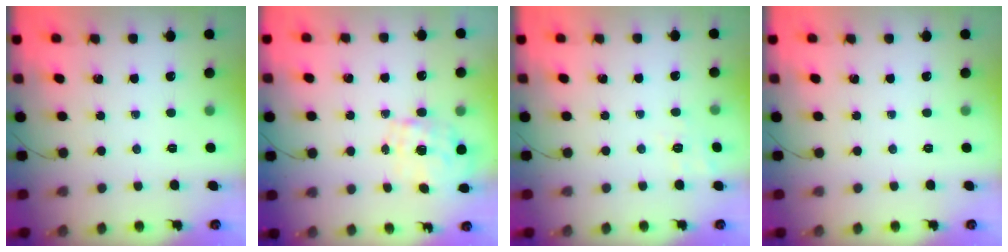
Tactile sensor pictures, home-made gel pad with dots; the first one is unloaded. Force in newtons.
{"total": 1.6, "press": 1.4, "slide": 0.7}
{"total": 2.9, "press": 1.7, "slide": 2.3}
{"total": 0.0}